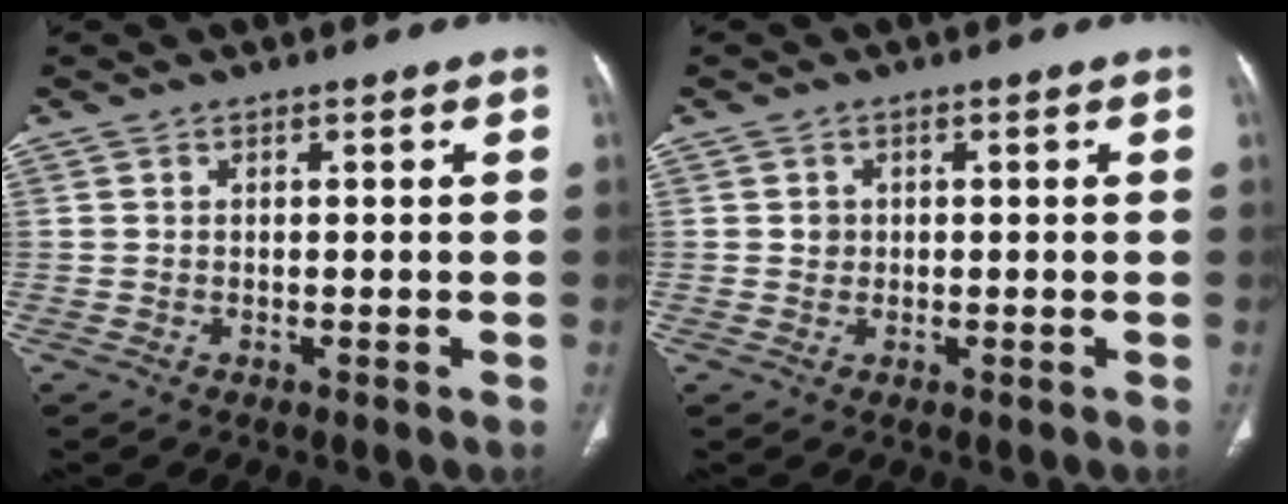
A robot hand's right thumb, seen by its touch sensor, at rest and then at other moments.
{"total": 1.1, "force": [0.1, 1.1, 0.1], "torque": [0.002, 0.004, 0.003]}